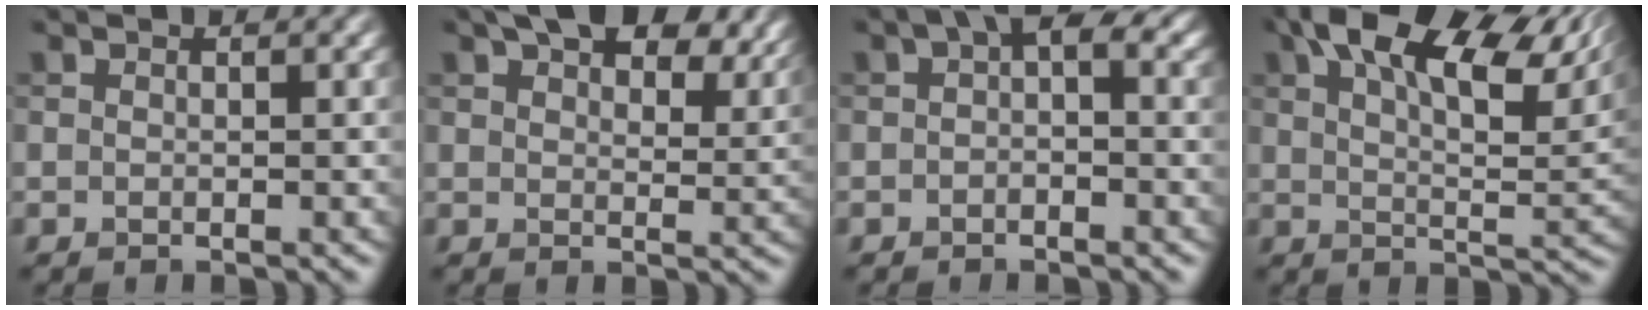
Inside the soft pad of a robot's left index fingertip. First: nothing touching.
{"total": 10.8, "force": [7.4, 4.5, 6.4], "torque": [-0.090, 0.017, 0.102]}
{"total": 3.1, "force": [0.7, 1.5, 2.6], "torque": [-0.032, 0.012, 0.001]}
{"total": 15.3, "force": [8.2, 6.4, 11.2], "torque": [-0.144, 0.033, 0.123]}